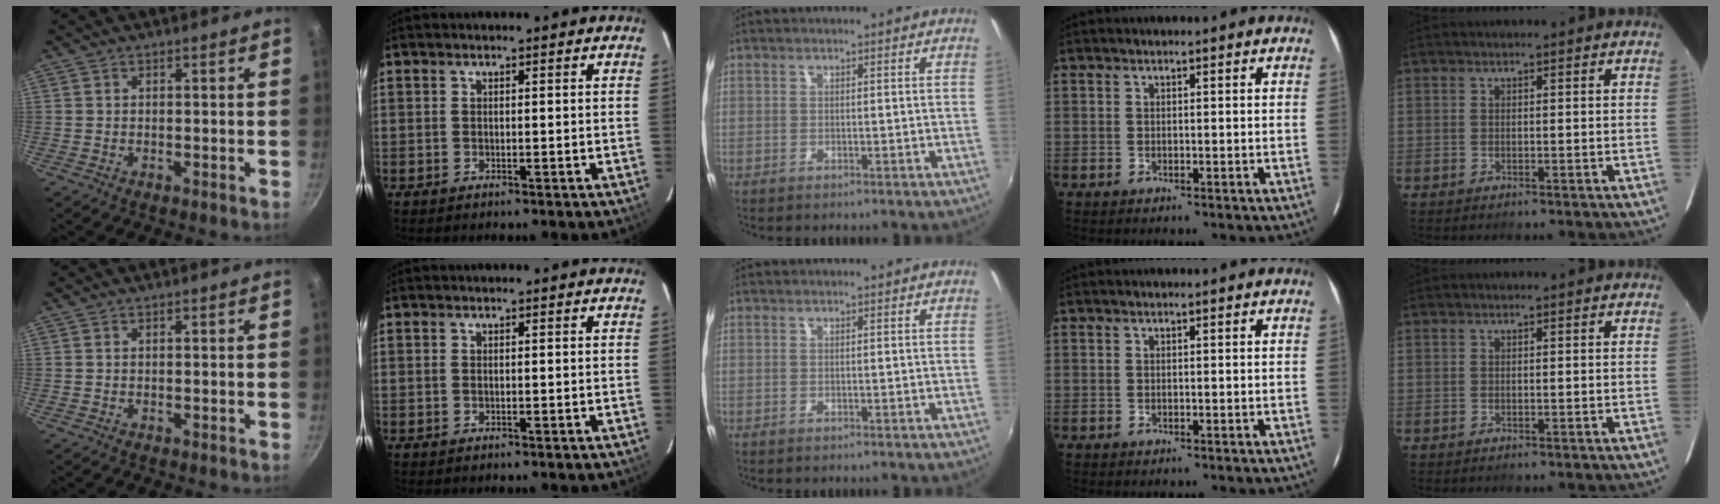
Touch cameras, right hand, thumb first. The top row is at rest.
{}